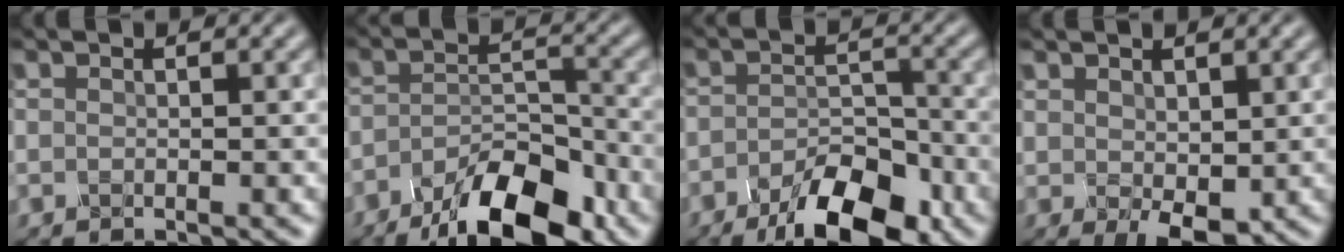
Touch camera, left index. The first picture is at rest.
{"total": 8.2, "force": [-5.8, 2.6, 5.2], "torque": [-0.084, -0.001, -0.100]}
{"total": 7.4, "force": [-5.0, 2.7, 4.7], "torque": [-0.069, 0.001, -0.084]}
{"total": 2.7, "force": [0.5, 1.6, 2.1], "torque": [-0.039, -0.010, 0.017]}